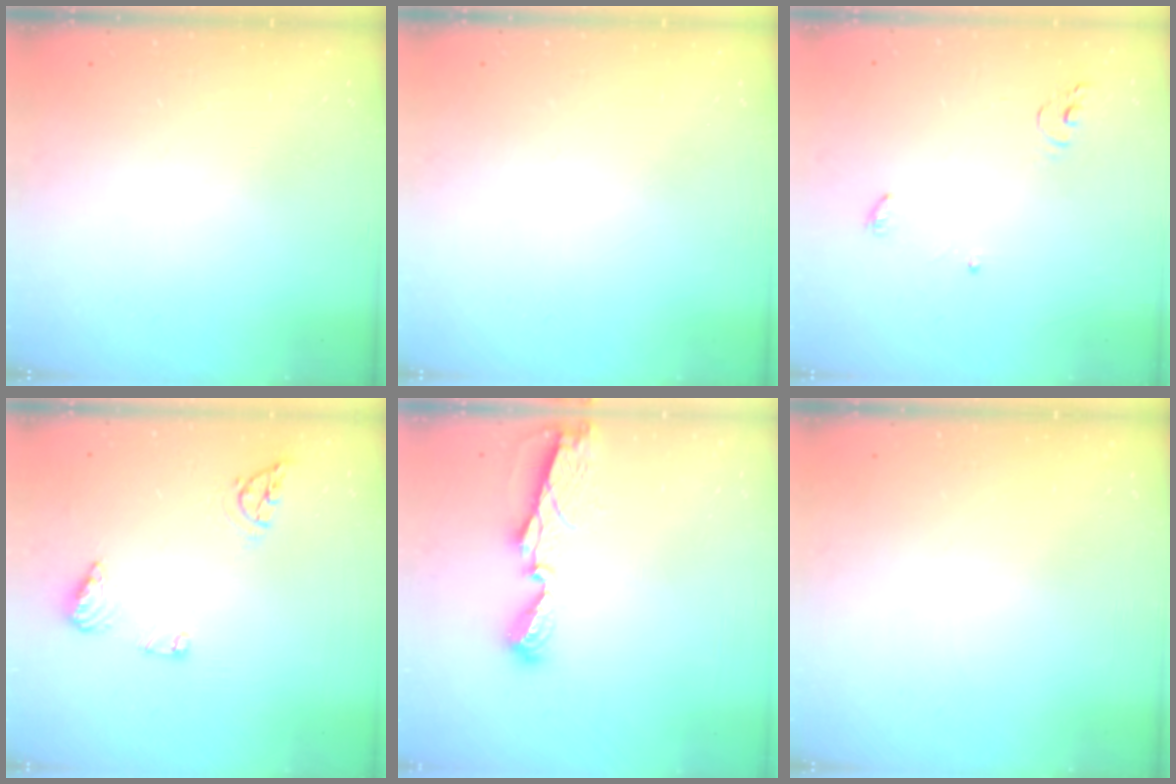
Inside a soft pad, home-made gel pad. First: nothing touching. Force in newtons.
{"total": 0.0}
{"total": 4.6, "press": 4.5, "slide": 0.3}
{"total": 8.6, "press": 8.6, "slide": 0.9}
{"total": 6.8, "press": 6.8, "slide": 0.1}
{"total": 0.0}